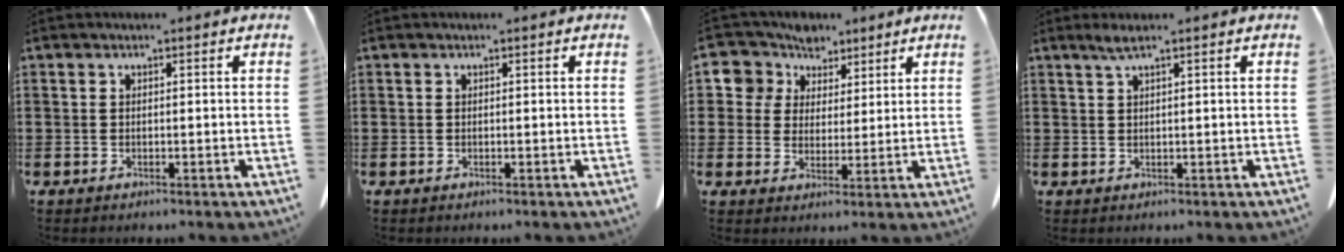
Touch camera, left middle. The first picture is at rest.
{"total": 0.0}
{"total": 6.7, "force": [4.5, 5.0, 0.4], "torque": [-0.052, -0.012, 0.082]}
{"total": 1.7, "force": [1.0, -0.1, 1.3], "torque": [-0.028, -0.001, 0.019]}